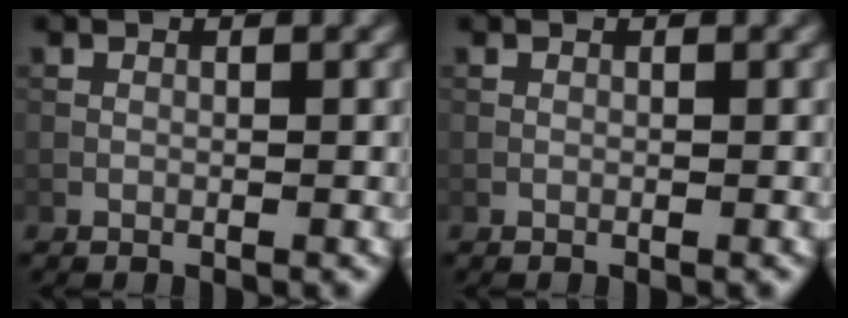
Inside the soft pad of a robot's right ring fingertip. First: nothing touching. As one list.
[{"total": 0.0}]